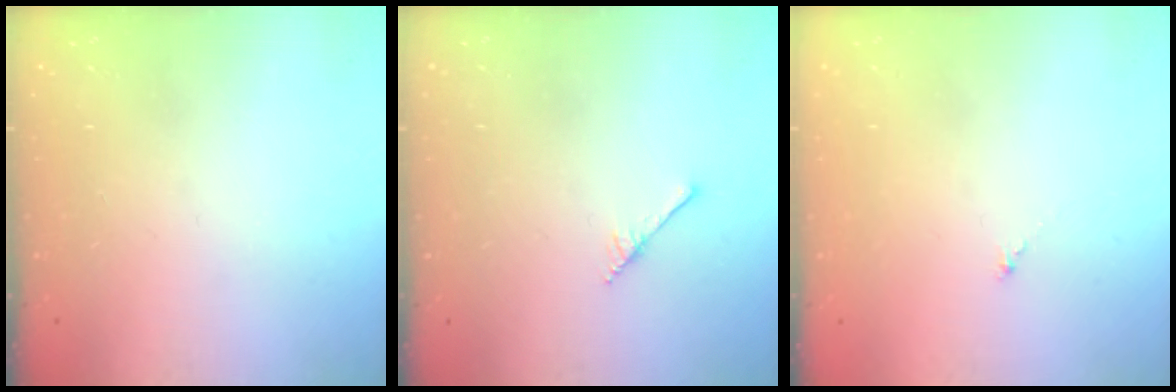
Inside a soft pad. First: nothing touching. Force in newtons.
{"total": 2.9, "press": 2.9, "slide": 0.2}
{"total": 0.0}